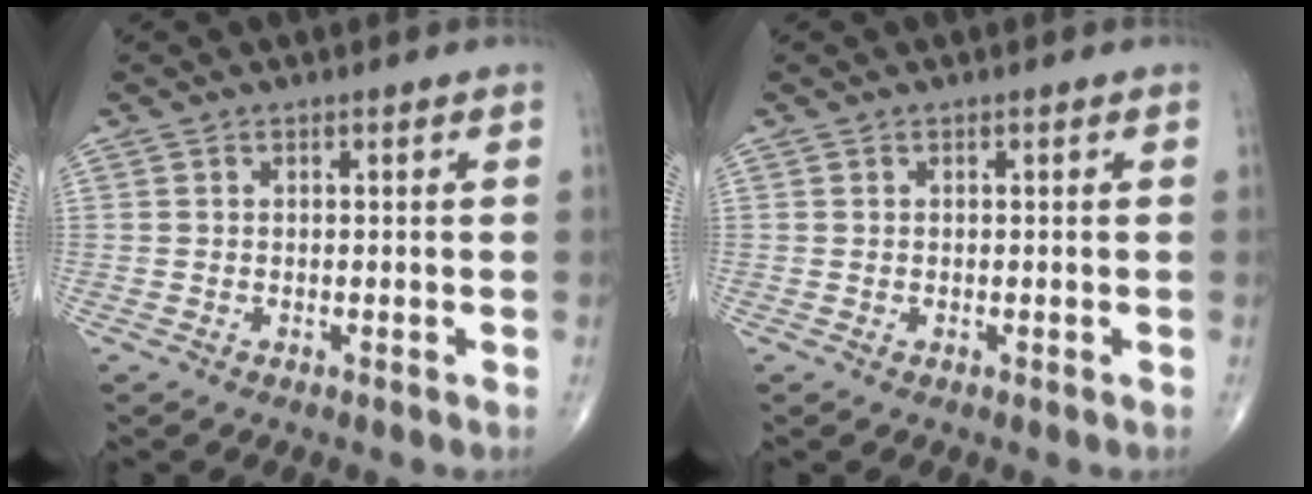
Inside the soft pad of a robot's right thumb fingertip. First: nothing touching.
{"total": 0.0}